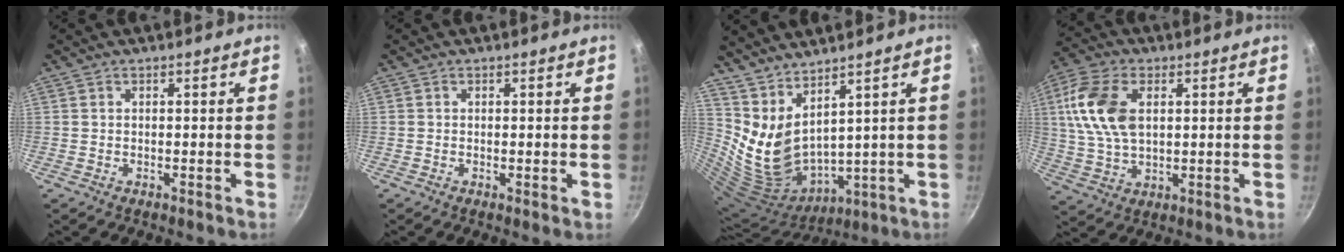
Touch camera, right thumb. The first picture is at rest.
{"total": 0.6, "force": [0.0, 0.2, 0.6], "torque": [-0.010, -0.002, -0.002]}
{"total": 12.6, "force": [6.3, 5.7, 9.3], "torque": [-0.160, -0.061, 0.147]}
{"total": 13.2, "force": [2.9, 7.9, 10.1], "torque": [-0.191, 0.002, 0.052]}